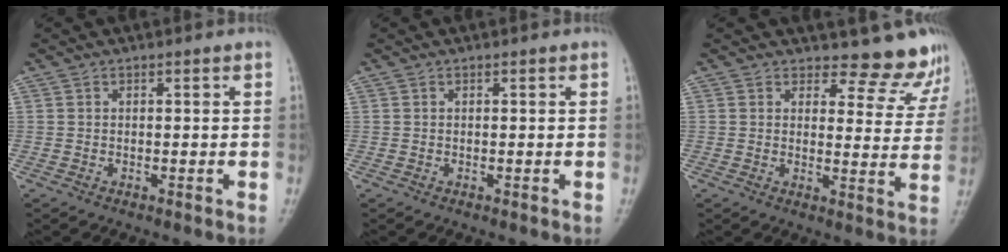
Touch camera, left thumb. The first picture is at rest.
{"total": 0.0}
{"total": 8.2, "force": [7.8, 2.7, 0.4], "torque": [0.033, -0.066, 0.077]}